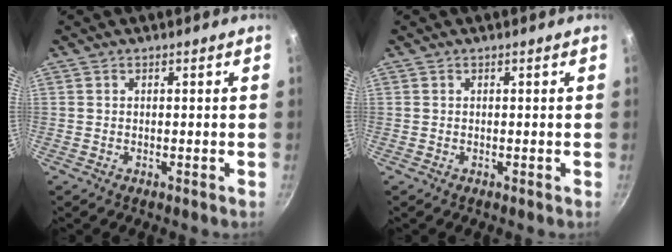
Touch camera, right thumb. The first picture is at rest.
{"total": 0.0}